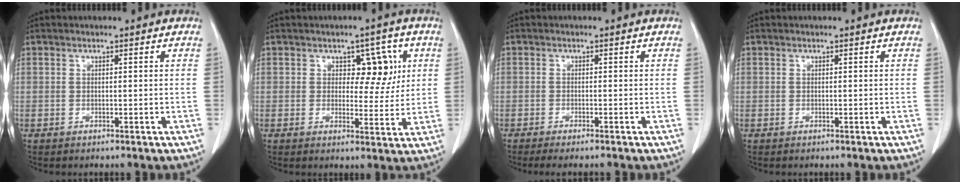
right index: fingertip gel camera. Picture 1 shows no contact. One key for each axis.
{"total": 5.9, "fx": 1.8, "fy": 3.5, "fz": 4.4, "tx": -0.042, "ty": 0.010, "tz": 0.027}
{"total": 4.2, "fx": -3.6, "fy": 0.3, "fz": 2.2, "tx": -0.025, "ty": -0.006, "tz": -0.049}
{"total": 0.0}